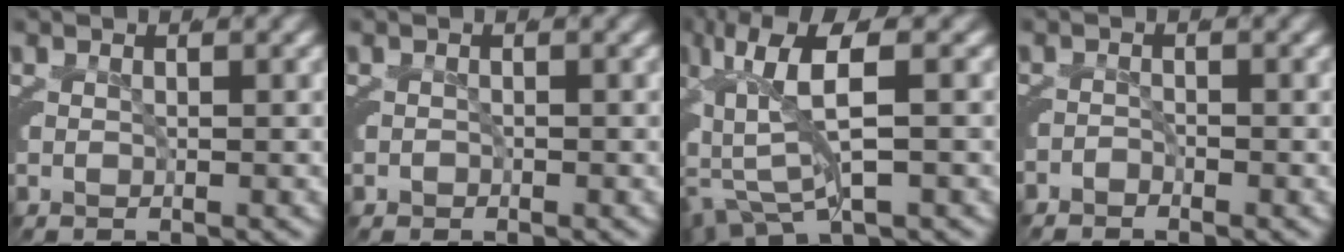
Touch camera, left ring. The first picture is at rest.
{"total": 1.0, "force": [-0.1, 1.0, 0.0], "torque": [-0.006, 0.002, -0.004]}
{"total": 7.8, "force": [0.3, 4.1, 6.7], "torque": [-0.133, -0.001, 0.009]}
{"total": 1.6, "force": [-1.4, 0.3, -0.7], "torque": [0.015, 0.001, -0.031]}